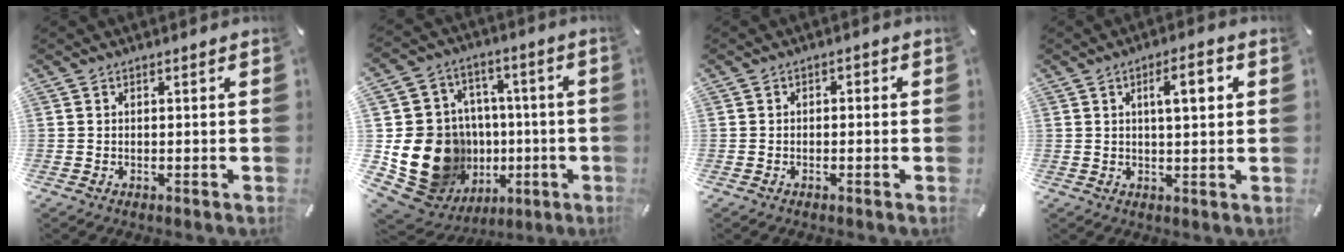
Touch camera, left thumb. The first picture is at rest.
{"total": 24.3, "force": [-3.4, 20.3, 12.9], "torque": [-0.248, -0.005, 0.001]}
{"total": 1.3, "force": [-0.9, 0.8, 0.6], "torque": [-0.011, 0.005, -0.019]}
{"total": 7.1, "force": [2.2, 2.2, 6.3], "torque": [-0.096, -0.004, 0.026]}